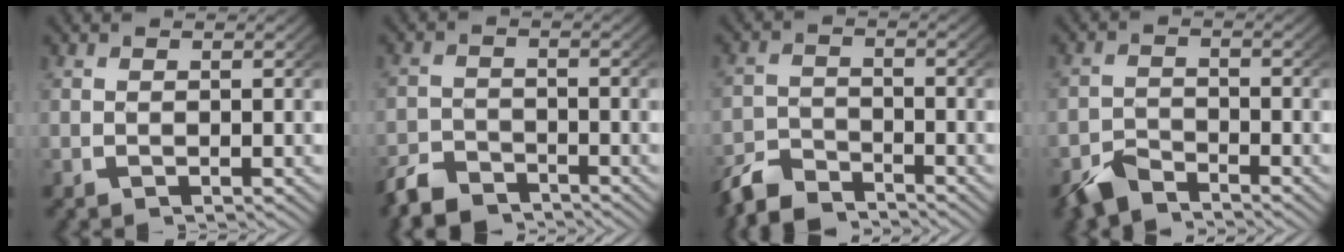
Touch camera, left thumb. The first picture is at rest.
{"total": 4.3, "force": [-3.9, 1.4, 0.9], "torque": [-0.018, -0.018, -0.068]}
{"total": 4.7, "force": [-4.4, 1.4, 1.1], "torque": [-0.021, -0.016, -0.081]}
{"total": 3.4, "force": [-3.2, 1.0, 0.8], "torque": [-0.010, -0.009, -0.063]}